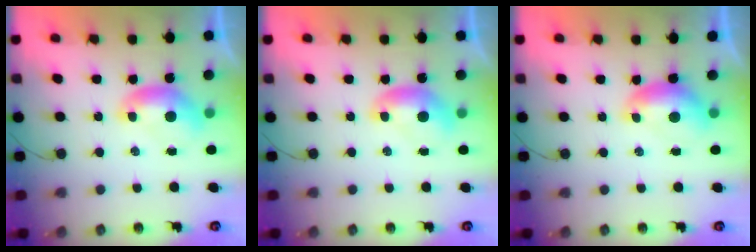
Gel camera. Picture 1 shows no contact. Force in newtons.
{"total": 0.0}
{"total": 0.0}